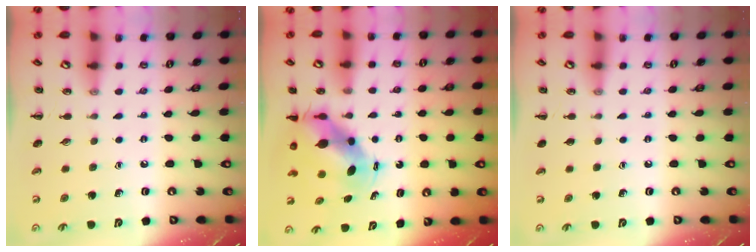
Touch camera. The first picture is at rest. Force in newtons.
{"total": 5.8, "press": 5.6, "slide": 1.5}
{"total": 0.0}